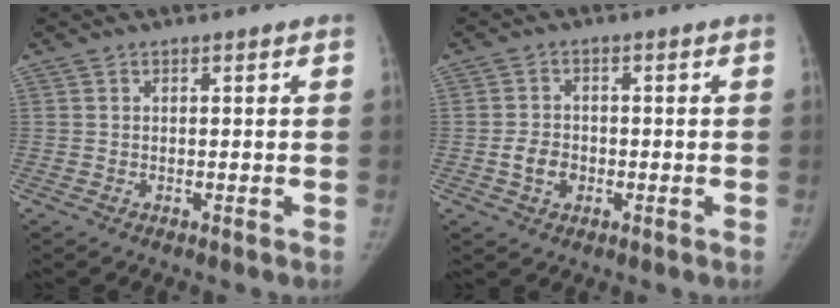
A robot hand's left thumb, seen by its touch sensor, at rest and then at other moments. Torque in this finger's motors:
{"motor_torque": [0.11, 0.35, 0.14, -0.31, 0.03]}